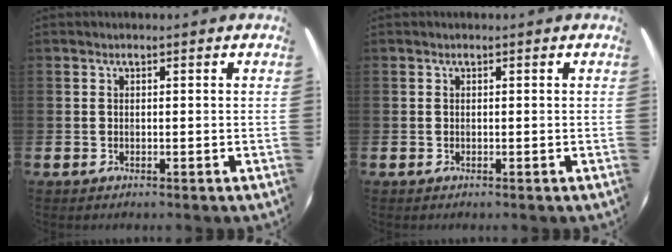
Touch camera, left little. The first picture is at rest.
{"total": 0.0}